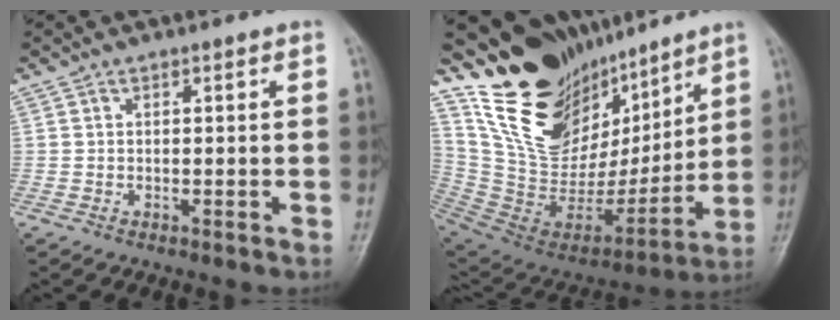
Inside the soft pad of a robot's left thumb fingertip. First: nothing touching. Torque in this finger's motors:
{"motor_torque": [1.04, 0.08, 0.80, -1.97, 0.14]}